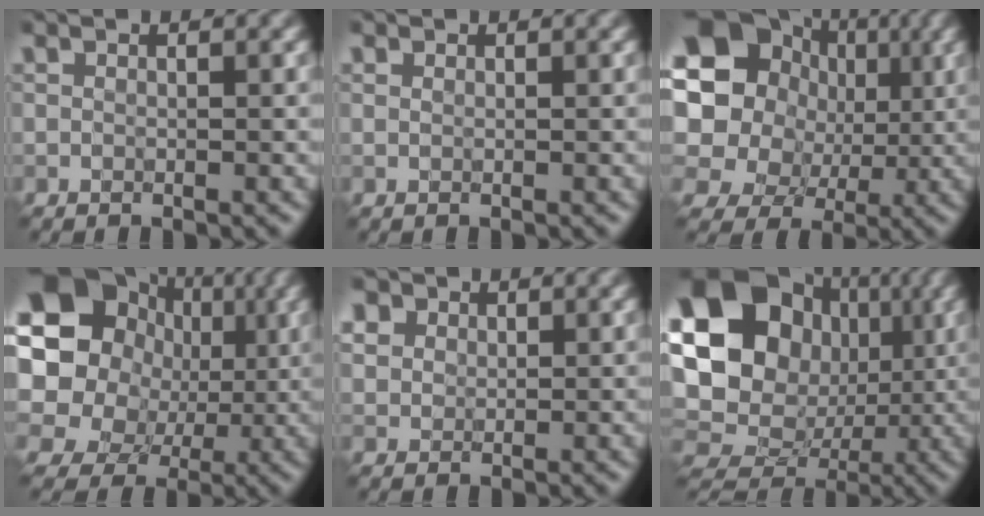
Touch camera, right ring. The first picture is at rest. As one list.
[{"total": 0.7, "force": [0.4, -0.5, -0.3], "torque": [0.006, 0.004, 0.010]}, {"total": 17.7, "force": [4.9, 15.2, 7.6], "torque": [-0.156, 0.031, 0.053]}, {"total": 21.4, "force": [4.8, 18.9, 8.9], "torque": [-0.176, 0.042, 0.033]}, {"total": 5.2, "force": [2.6, 4.0, 1.9], "torque": [-0.046, 0.024, 0.035]}, {"total": 20.6, "force": [2.0, 18.4, 9.1], "torque": [-0.183, 0.031, 0.011]}]